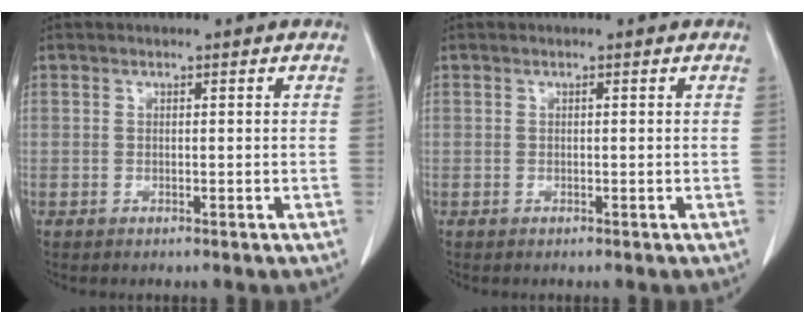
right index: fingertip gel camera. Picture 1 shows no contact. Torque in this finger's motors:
{"motor_torque": [0.14, -0.06, 0.00, 0.02]}